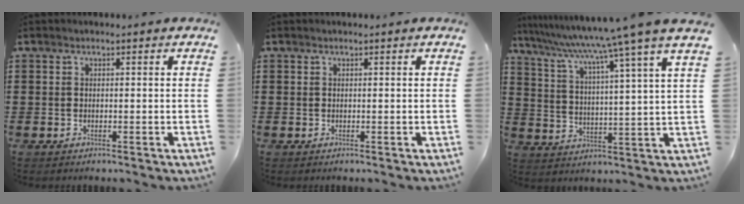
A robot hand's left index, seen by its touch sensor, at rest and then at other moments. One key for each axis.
{"total": 0.0}
{"total": 8.3, "fx": 6.9, "fy": -2.0, "fz": 4.2, "tx": -0.110, "ty": -0.050, "tz": 0.104}